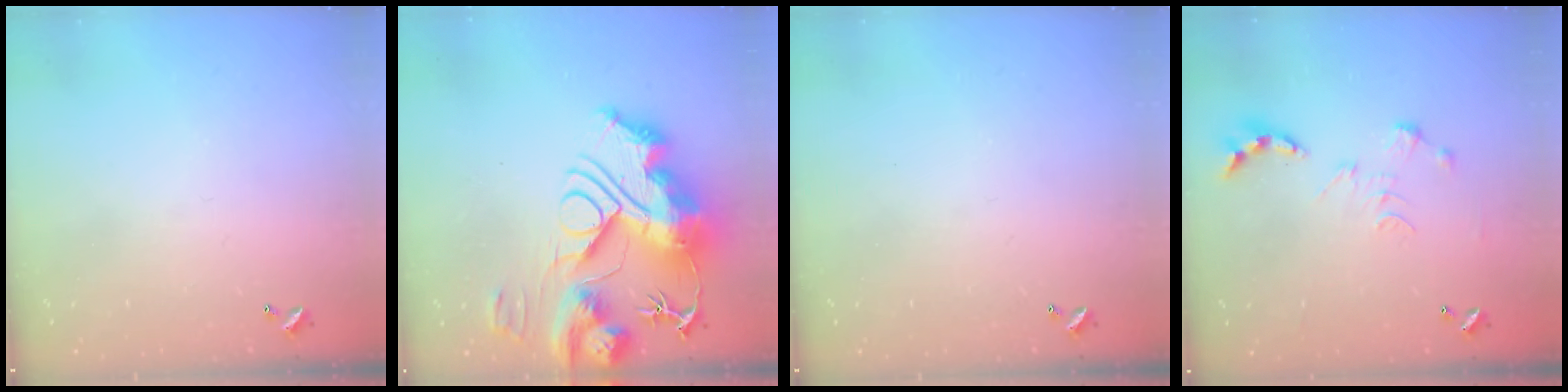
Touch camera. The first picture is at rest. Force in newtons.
{"total": 0.5, "press": 0.5, "slide": 0.0}
{"total": 0.0}
{"total": 0.0}